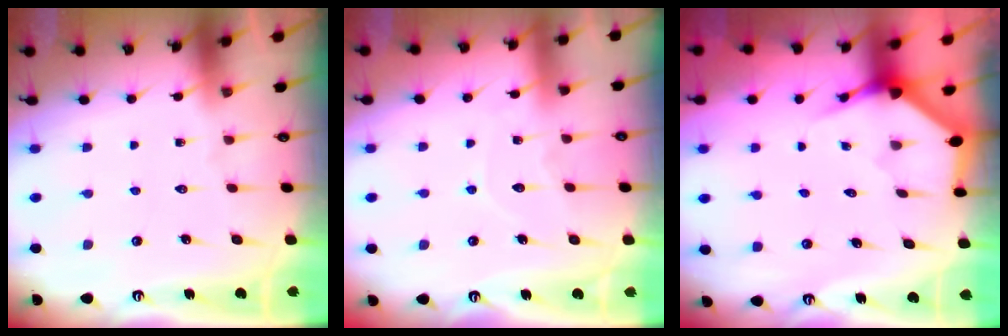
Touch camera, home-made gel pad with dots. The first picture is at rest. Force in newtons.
{"total": 6.0, "press": 6.0, "slide": 0.6}
{"total": 3.4, "press": 3.4, "slide": 0.1}